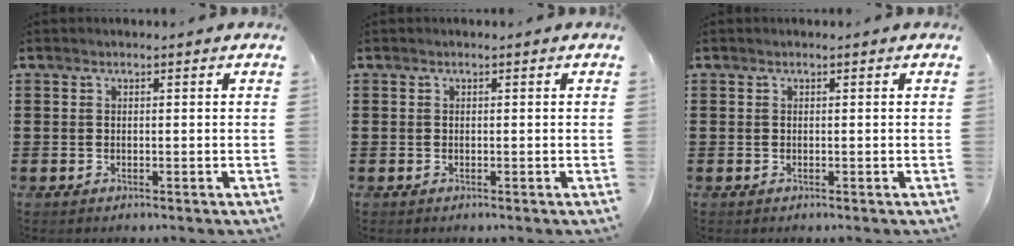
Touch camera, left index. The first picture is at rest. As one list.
[{"total": 0.0}, {"total": 0.0}]